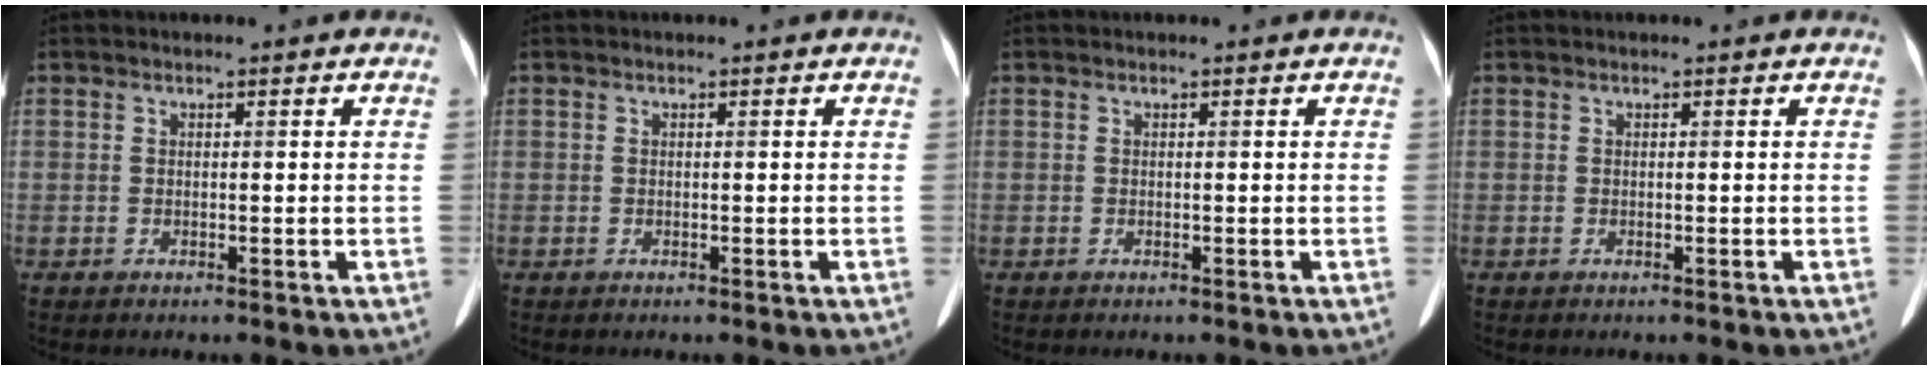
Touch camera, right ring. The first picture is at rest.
{"total": 0.0}
{"total": 0.0}
{"total": 0.0}